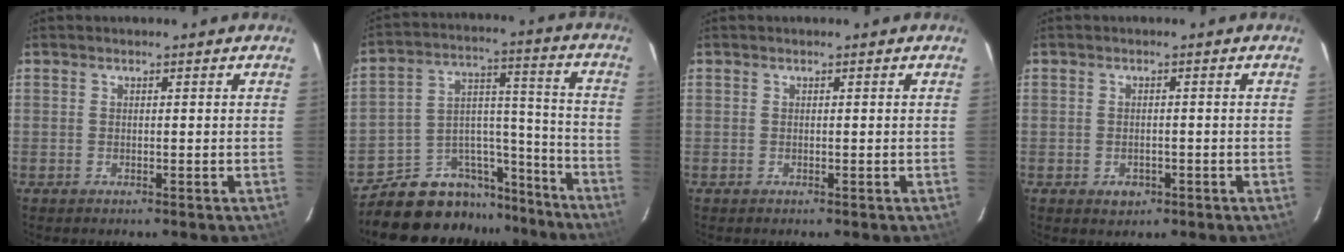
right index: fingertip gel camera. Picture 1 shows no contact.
{"total": 15.6, "force": [-13.6, 7.5, 2.1], "torque": [-0.038, 0.078, -0.204]}
{"total": 0.0}
{"total": 2.7, "force": [-1.1, 2.1, 1.3], "torque": [-0.024, 0.000, -0.007]}